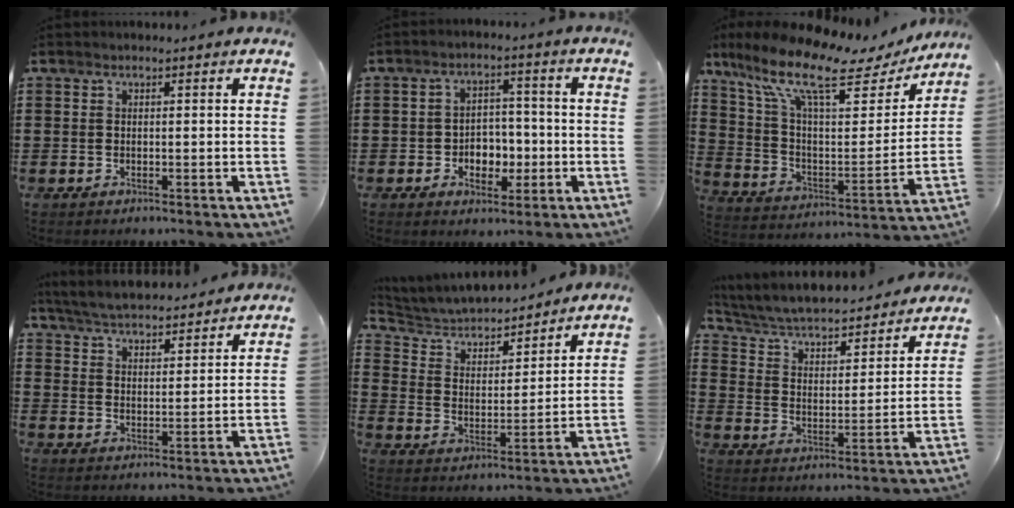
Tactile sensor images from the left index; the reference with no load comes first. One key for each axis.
{"total": 4.7, "fx": -1.5, "fy": 3.7, "fz": 2.5, "tx": -0.037, "ty": 0.005, "tz": -0.034}
{"total": 13.8, "fx": 9.2, "fy": 3.9, "fz": 9.5, "tx": -0.212, "ty": -0.046, "tz": 0.150}
{"total": 5.0, "fx": 4.9, "fy": 0.1, "fz": 0.8, "tx": -0.037, "ty": -0.026, "tz": 0.084}
{"total": 4.6, "fx": 4.4, "fy": 1.2, "fz": 0.9, "tx": -0.043, "ty": -0.028, "tz": 0.068}
{"total": 4.5, "fx": 4.1, "fy": 0.8, "fz": 1.5, "tx": -0.050, "ty": -0.040, "tz": 0.061}